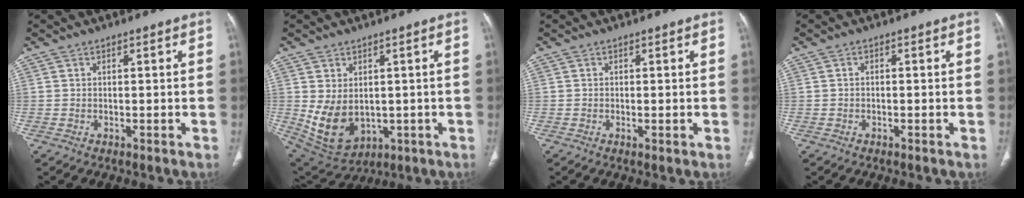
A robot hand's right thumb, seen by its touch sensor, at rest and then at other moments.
{"total": 10.7, "force": [-0.5, 7.6, 7.4], "torque": [-0.120, -0.009, 0.026]}
{"total": 0.8, "force": [-0.2, 0.2, 0.8], "torque": [-0.018, -0.004, -0.004]}
{"total": 0.5, "force": [-0.2, 0.3, 0.4], "torque": [-0.006, 0.001, -0.007]}